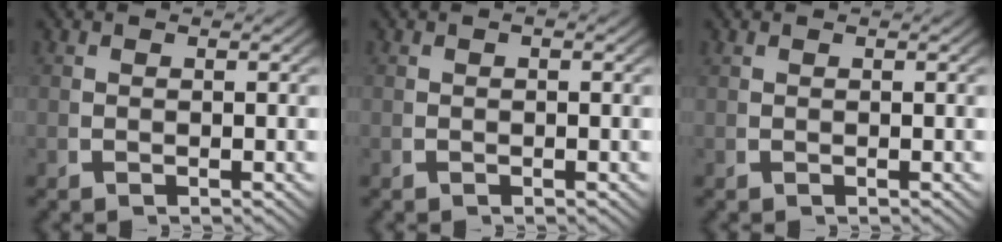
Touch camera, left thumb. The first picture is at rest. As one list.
[{"total": 0.0}, {"total": 0.0}]